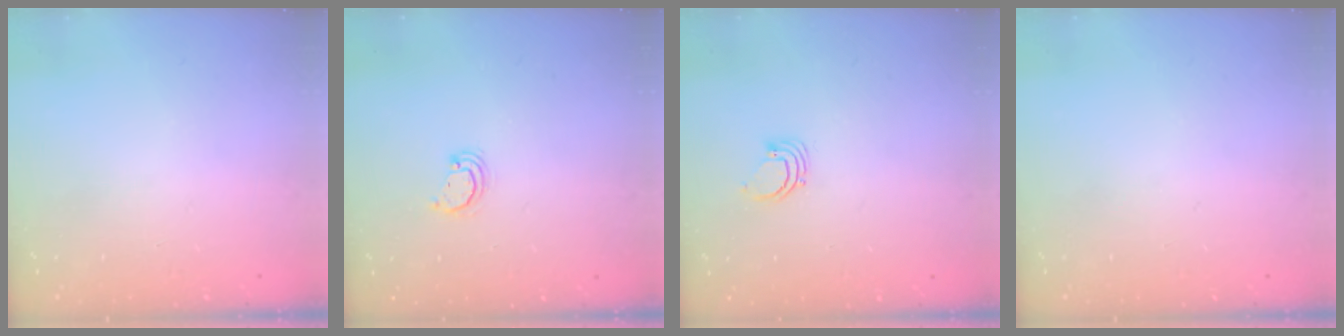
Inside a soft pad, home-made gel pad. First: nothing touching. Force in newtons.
{"total": 2.2, "press": 2.2, "slide": 0.3}
{"total": 2.3, "press": 2.3, "slide": 0.1}
{"total": 0.0}